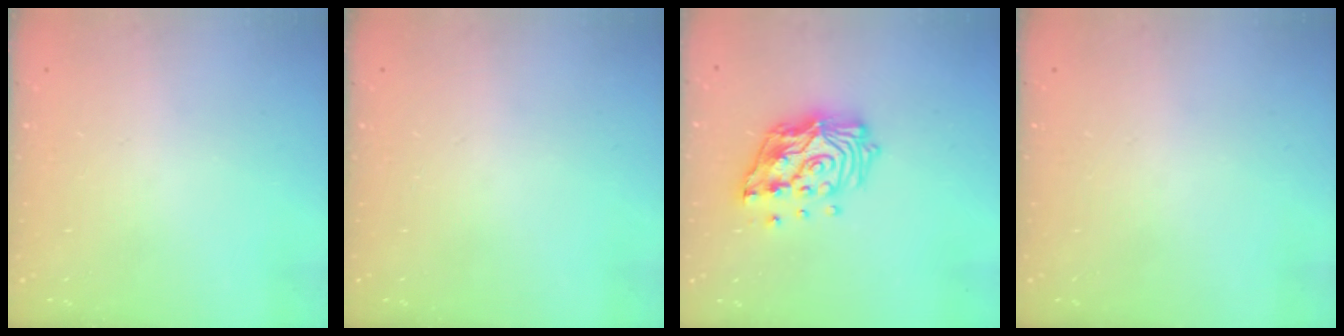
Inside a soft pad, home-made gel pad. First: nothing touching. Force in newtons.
{"total": 0.0}
{"total": 16.1, "press": 16.0, "slide": 2.3}
{"total": 0.0}